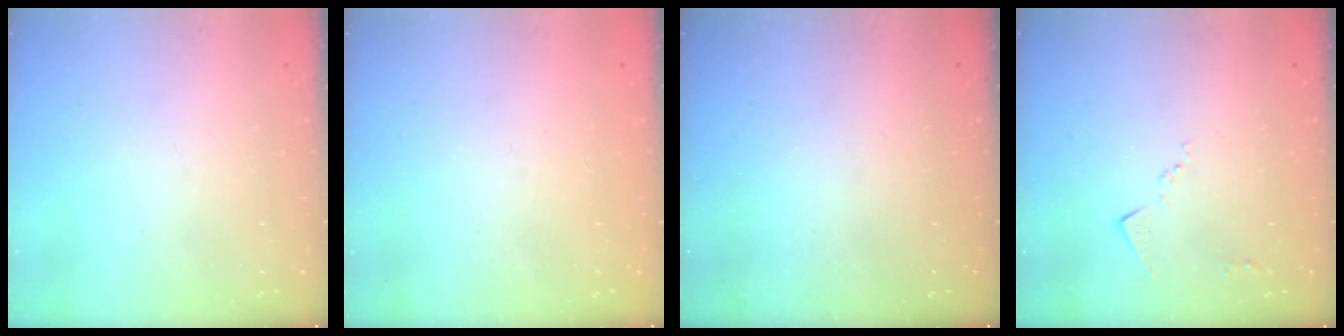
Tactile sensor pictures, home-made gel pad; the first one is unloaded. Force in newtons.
{"total": 1.5, "press": 1.2, "slide": 0.9}
{"total": 0.6, "press": 0.6, "slide": 0.2}
{"total": 5.5, "press": 5.4, "slide": 0.6}